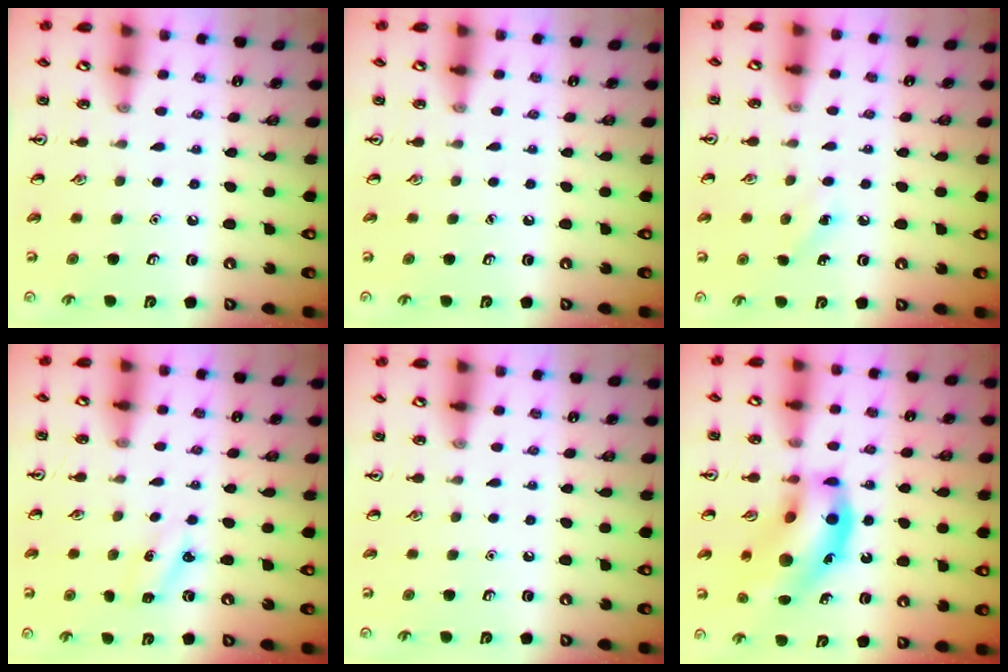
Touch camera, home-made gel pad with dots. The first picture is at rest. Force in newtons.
{"total": 0.0}
{"total": 6.7, "press": 6.2, "slide": 2.4}
{"total": 2.9, "press": 2.7, "slide": 0.9}
{"total": 0.0}
{"total": 17.4, "press": 17.1, "slide": 3.0}